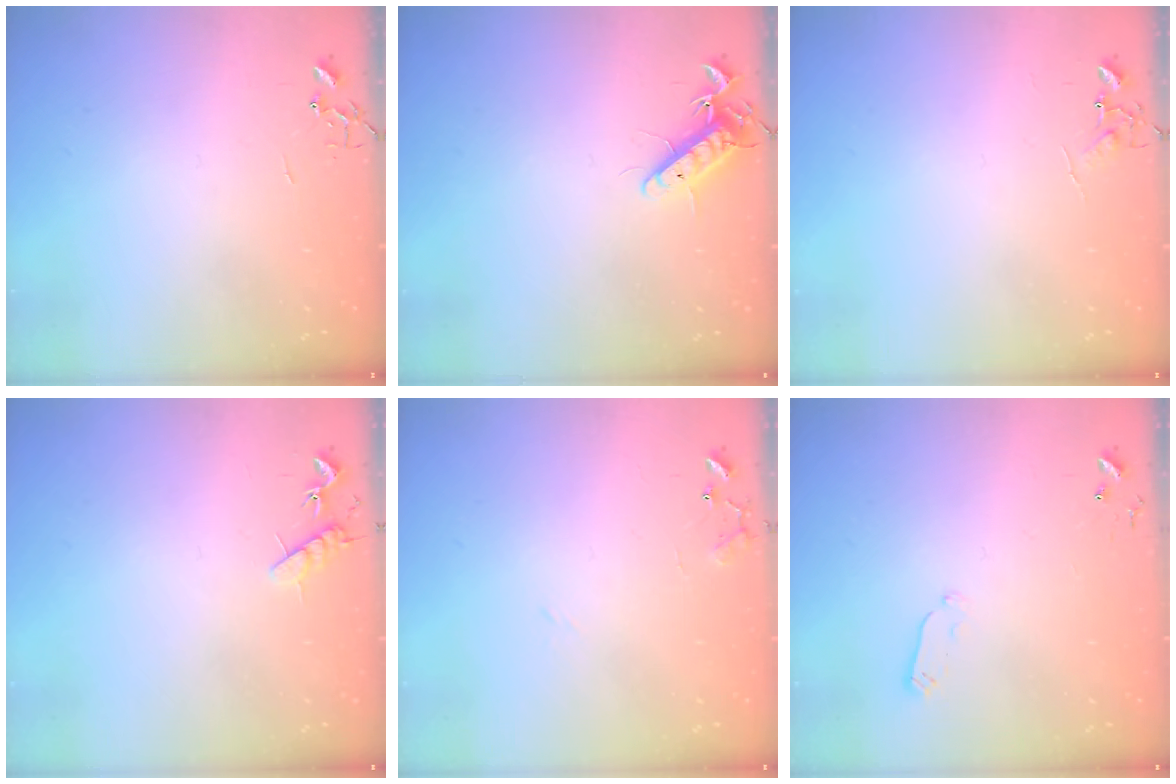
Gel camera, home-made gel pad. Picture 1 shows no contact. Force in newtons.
{"total": 11.3, "press": 11.2, "slide": 1.5}
{"total": 5.2, "press": 5.2, "slide": 0.6}
{"total": 7.0, "press": 6.9, "slide": 0.6}
{"total": 9.5, "press": 9.5, "slide": 0.7}
{"total": 2.9, "press": 2.9, "slide": 0.4}